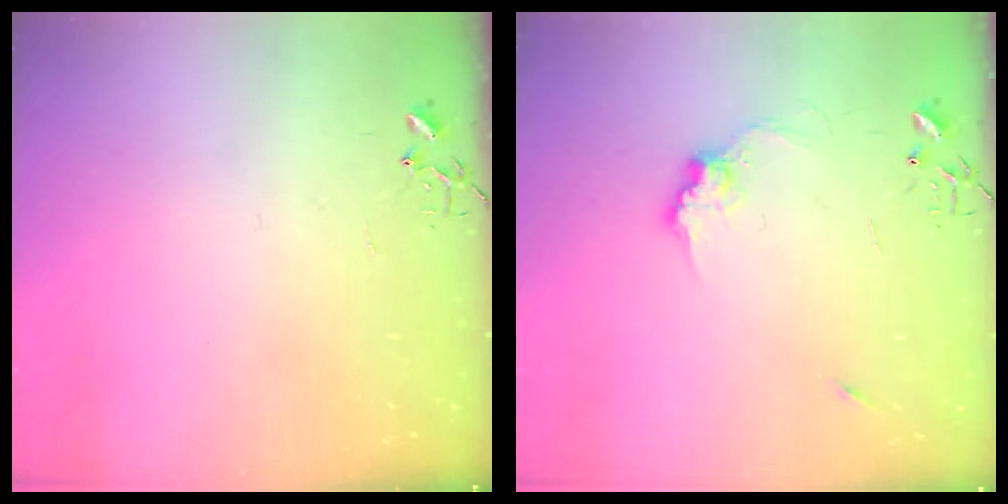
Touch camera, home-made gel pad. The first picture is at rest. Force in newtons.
{"total": 9.6, "press": 9.6, "slide": 0.8}